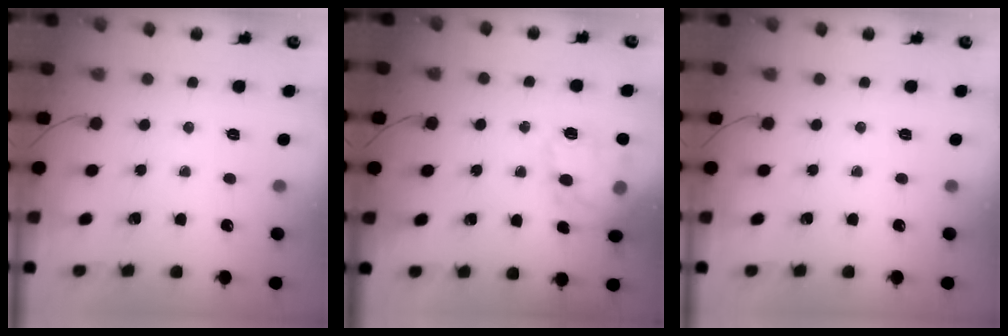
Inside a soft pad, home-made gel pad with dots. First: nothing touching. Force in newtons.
{"total": 16.7, "press": 16.6, "slide": 1.2}
{"total": 0.0}